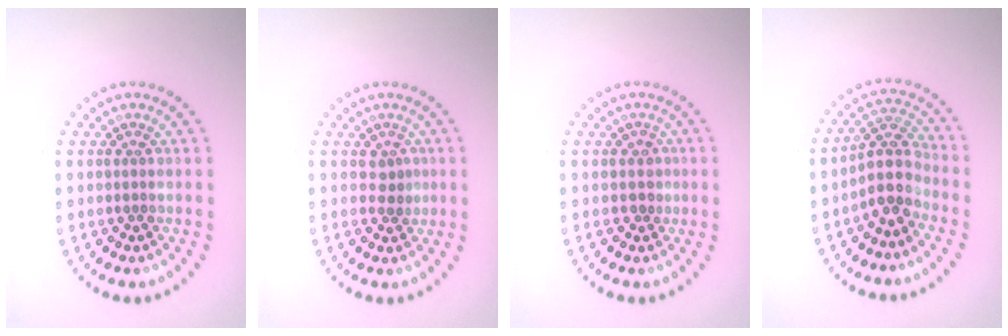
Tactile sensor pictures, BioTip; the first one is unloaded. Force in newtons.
{"total": 1.2, "press": 1.0, "slide": 0.5}
{"total": 0.9, "press": 0.6, "slide": 0.6}
{"total": 3.6, "press": 3.0, "slide": 2.0}